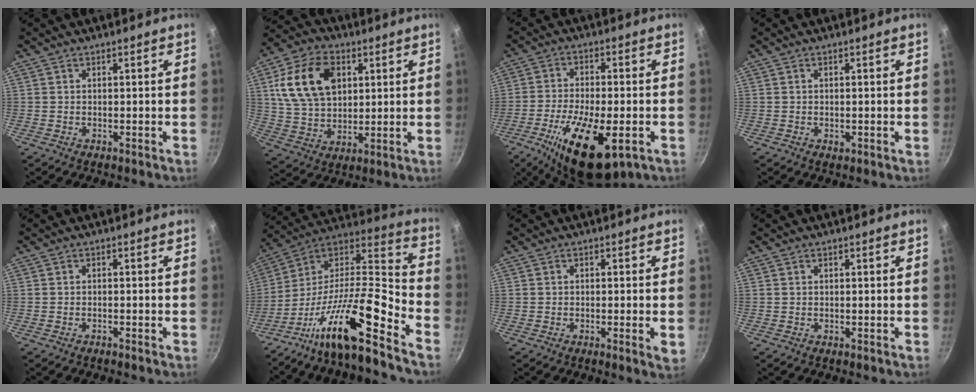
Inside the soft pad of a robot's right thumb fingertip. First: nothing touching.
{"total": 16.4, "force": [4.7, 11.3, 10.9], "torque": [-0.180, -0.002, 0.088]}
{"total": 17.2, "force": [-6.8, 6.7, 14.3], "torque": [-0.244, 0.003, -0.107]}
{"total": 0.7, "force": [-0.1, 0.4, 0.6], "torque": [-0.007, 0.000, -0.003]}
{"total": 0.6, "force": [-0.5, 0.1, 0.2], "torque": [-0.012, 0.006, -0.010]}
{"total": 21.7, "force": [-13.8, 4.4, 16.2], "torque": [-0.239, 0.081, -0.260]}
{"total": 2.8, "force": [-0.6, 0.3, 2.7], "torque": [-0.041, -0.008, -0.010]}
{"total": 0.0}